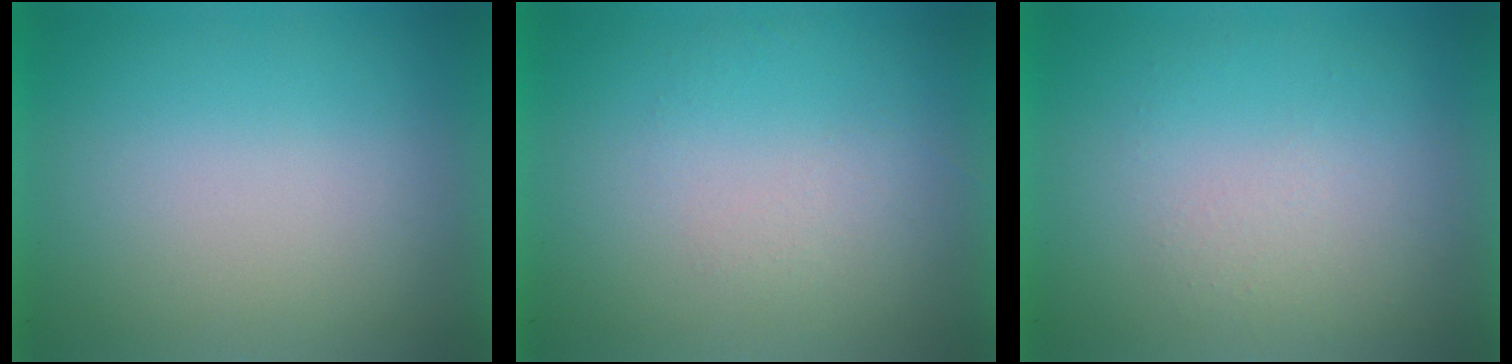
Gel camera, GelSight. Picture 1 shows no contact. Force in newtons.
{"total": 1.2}
{"total": 1.1}